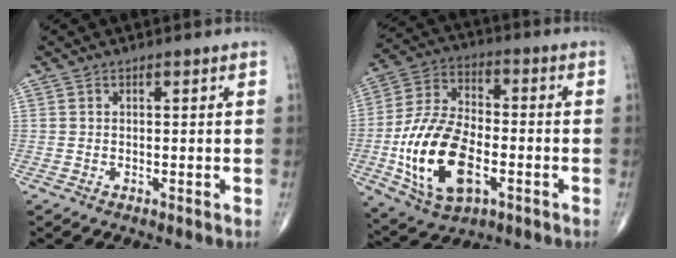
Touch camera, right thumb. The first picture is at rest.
{"total": 19.0, "force": [-5.0, 10.4, 15.1], "torque": [-0.282, 0.018, -0.087]}